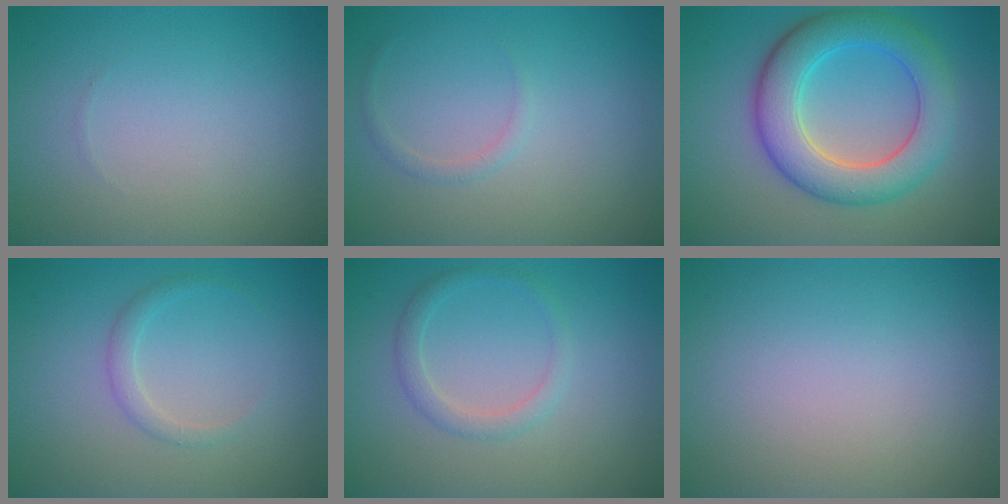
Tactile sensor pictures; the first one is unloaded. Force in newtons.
{"total": 0.8, "press": 0.8, "slide": 0.1}
{"total": 7.2, "press": 7.2, "slide": 0.2}
{"total": 1.3, "press": 1.3, "slide": 0.0}
{"total": 1.7, "press": 1.7, "slide": 0.1}
{"total": 0.0}